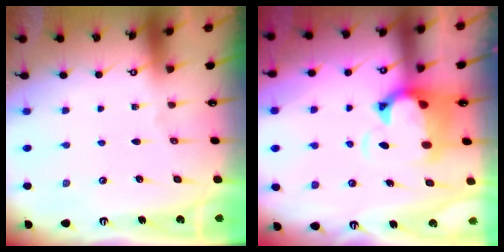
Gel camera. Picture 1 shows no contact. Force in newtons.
{"total": 3.1, "press": 2.8, "slide": 1.3}